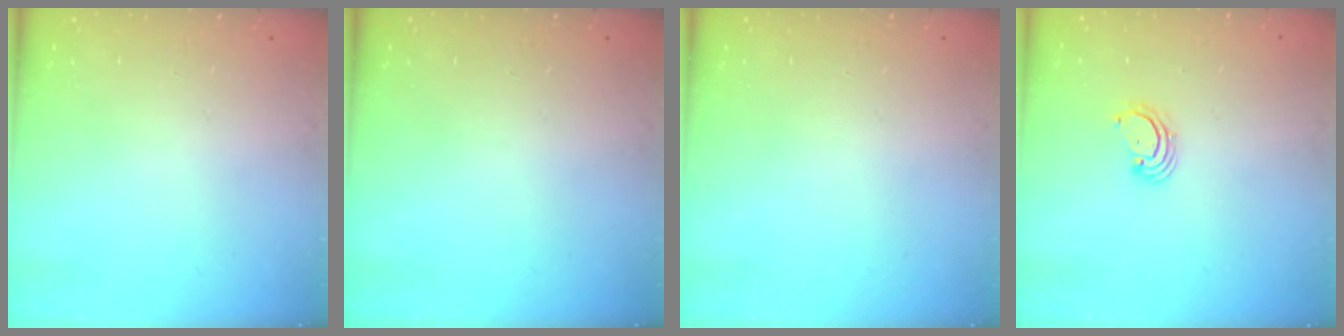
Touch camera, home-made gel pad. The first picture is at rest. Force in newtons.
{"total": 0.0}
{"total": 0.0}
{"total": 2.5, "press": 2.5, "slide": 0.3}